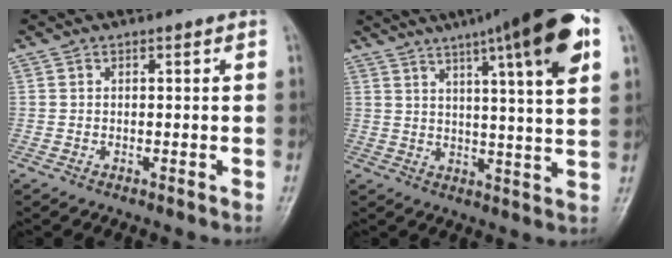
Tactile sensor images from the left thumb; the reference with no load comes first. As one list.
[{"total": 20.6, "force": [10.7, 2.8, 17.3], "torque": [-0.249, -0.010, 0.145]}]